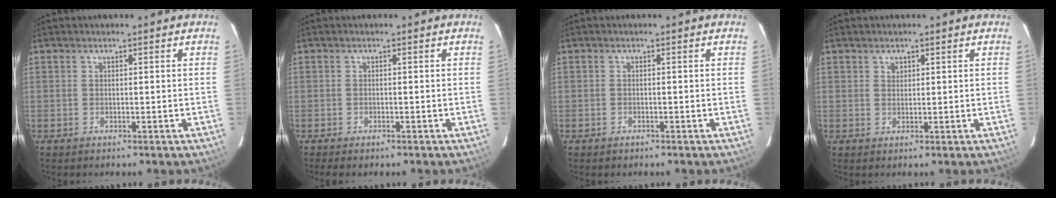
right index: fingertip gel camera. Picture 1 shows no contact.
{"total": 2.0, "force": [-1.7, 0.3, 0.9], "torque": [-0.022, -0.008, -0.031]}
{"total": 0.8, "force": [-0.7, 0.4, 0.0], "torque": [-0.001, 0.001, -0.012]}
{"total": 1.0, "force": [0.6, 0.8, 0.2], "torque": [0.001, 0.004, 0.010]}